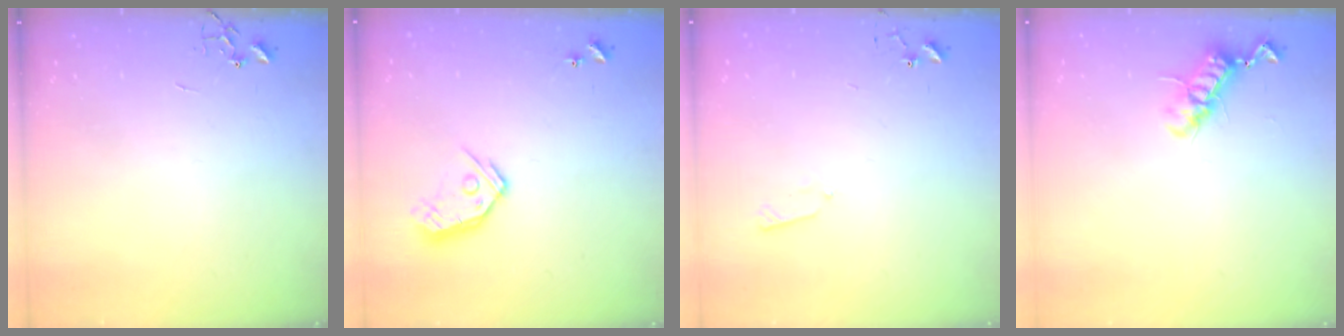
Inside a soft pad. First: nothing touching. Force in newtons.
{"total": 9.9, "press": 9.9, "slide": 0.8}
{"total": 4.1, "press": 4.0, "slide": 0.6}
{"total": 11.3, "press": 11.2, "slide": 1.2}